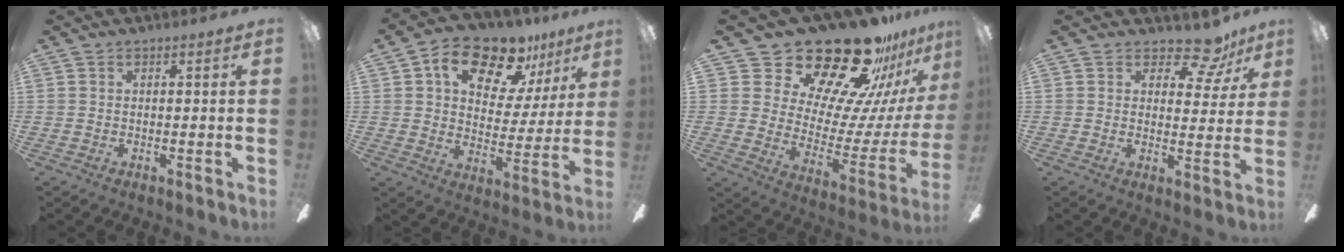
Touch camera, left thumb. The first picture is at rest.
{"total": 16.5, "force": [10.7, 8.3, 9.4], "torque": [-0.152, -0.053, 0.183]}
{"total": 27.8, "force": [22.3, 11.0, 12.5], "torque": [-0.184, -0.172, 0.397]}
{"total": 9.4, "force": [7.2, 4.1, 4.4], "torque": [-0.055, -0.048, 0.128]}